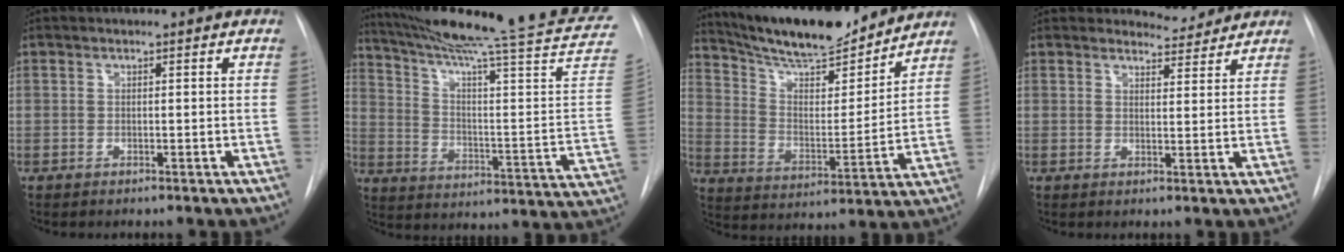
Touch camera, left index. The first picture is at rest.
{"total": 27.4, "force": [22.8, -2.7, 14.9], "torque": [-0.237, -0.116, 0.312]}
{"total": 17.9, "force": [16.0, 3.1, 7.5], "torque": [-0.131, -0.006, 0.260]}
{"total": 3.0, "force": [2.8, 0.7, -0.6], "torque": [0.005, -0.014, 0.036]}